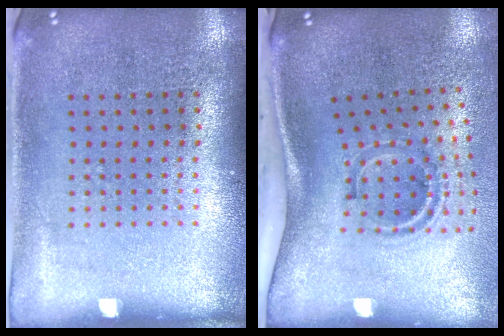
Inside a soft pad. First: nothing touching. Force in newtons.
{"total": 2.0, "press": 1.2, "slide": 1.7}